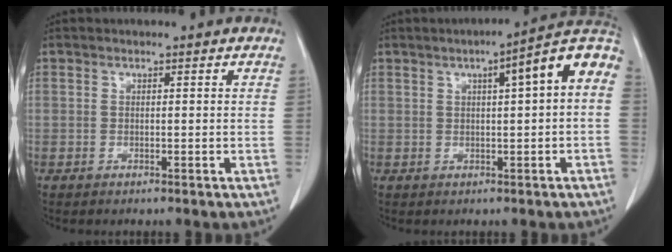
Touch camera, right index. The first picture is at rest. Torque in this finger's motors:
{"motor_torque": [0.92, -0.04, 0.45, 0.04]}